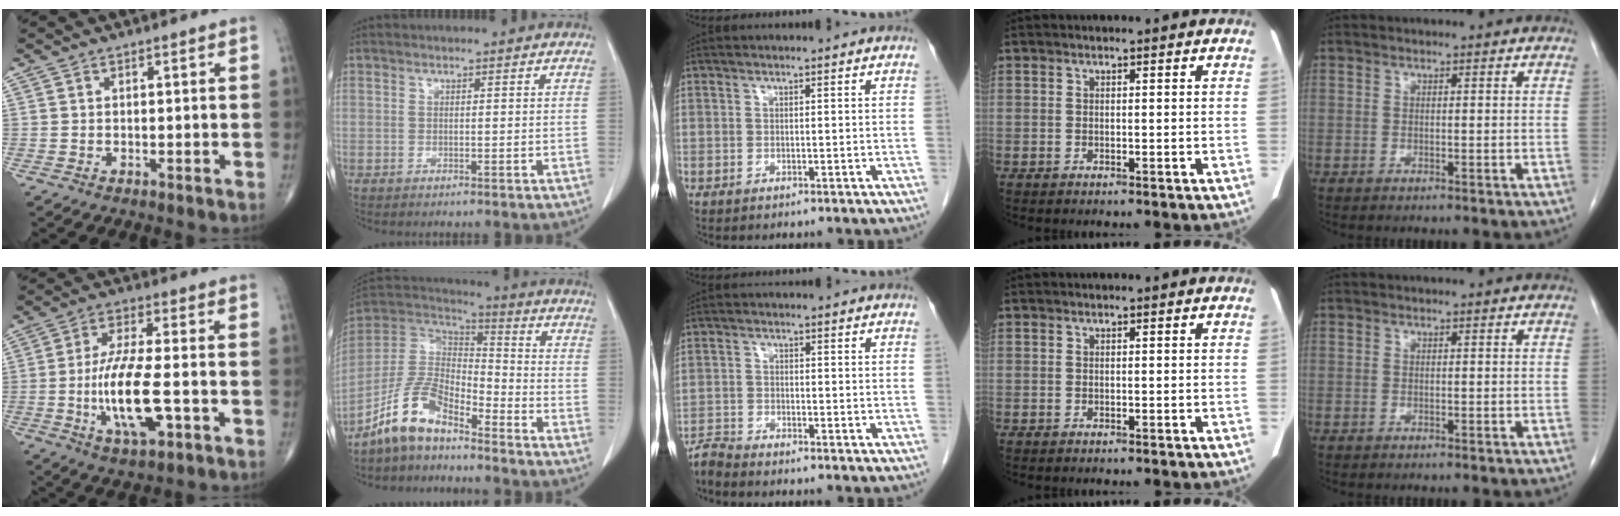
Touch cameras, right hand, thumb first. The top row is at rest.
{"thumb": {"total": 13.0, "force": [-3.1, 4.0, 11.9], "torque": [-0.228, 0.005, -0.053]}, "index": {"total": 10.5, "force": [-7.9, 3.8, 5.8], "torque": [-0.135, 0.021, -0.157]}, "middle": {"total": 2.5, "force": [-2.4, -0.5, -0.1], "torque": [0.007, -0.013, -0.049]}}